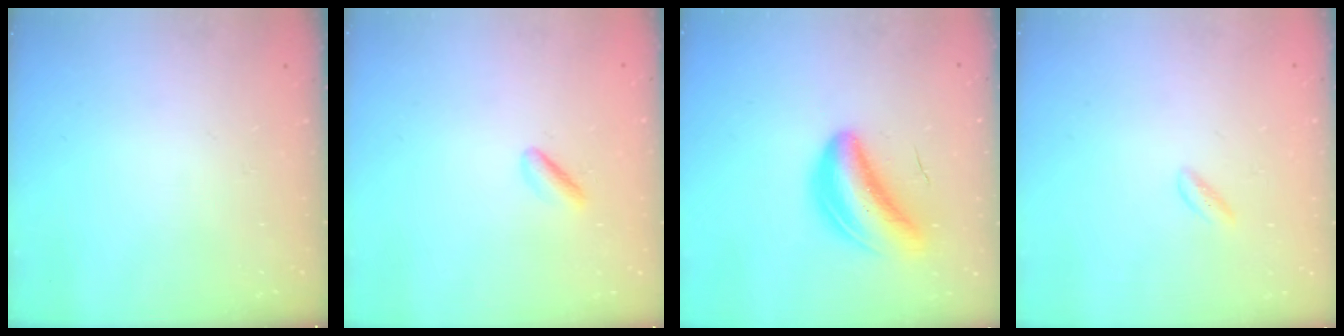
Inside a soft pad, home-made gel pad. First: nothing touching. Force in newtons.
{"total": 2.1, "press": 1.9, "slide": 0.9}
{"total": 8.9, "press": 8.5, "slide": 2.4}
{"total": 1.3, "press": 1.1, "slide": 0.7}